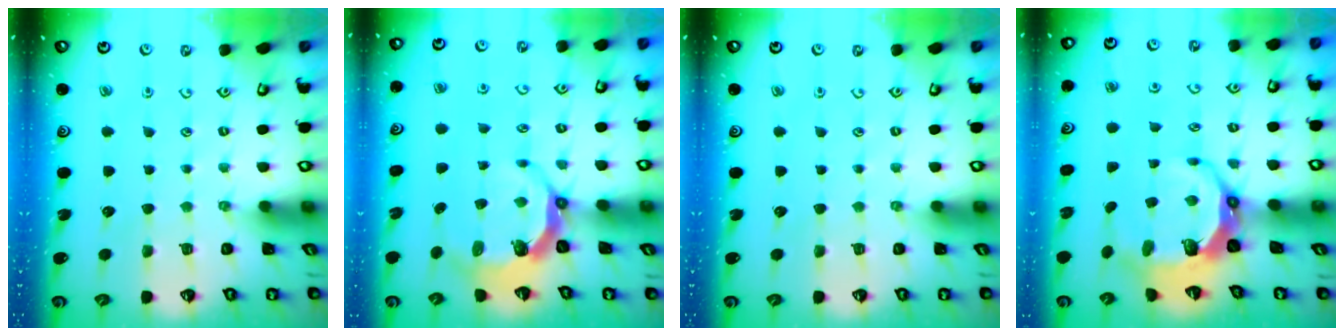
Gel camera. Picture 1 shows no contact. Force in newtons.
{"total": 5.5, "press": 4.1, "slide": 3.7}
{"total": 0.0}
{"total": 9.5, "press": 8.1, "slide": 5.0}